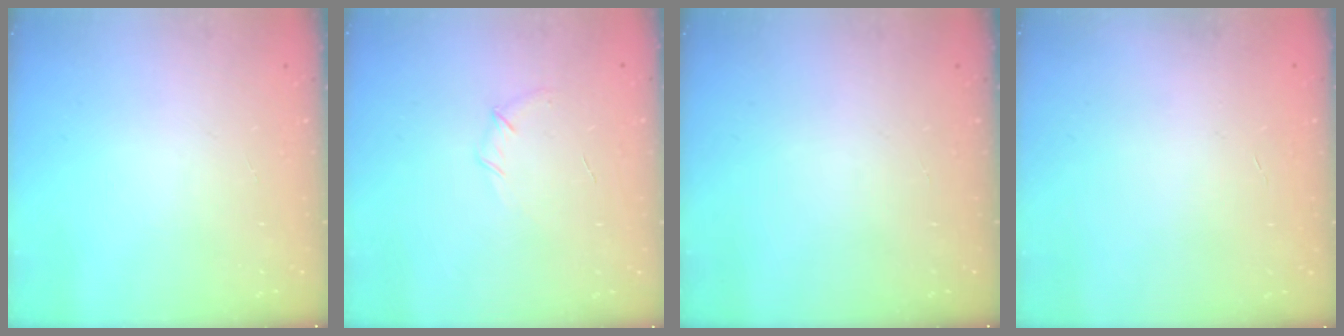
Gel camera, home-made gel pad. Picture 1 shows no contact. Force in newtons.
{"total": 5.6, "press": 5.4, "slide": 1.6}
{"total": 0.0}
{"total": 0.5, "press": 0.5, "slide": 0.1}